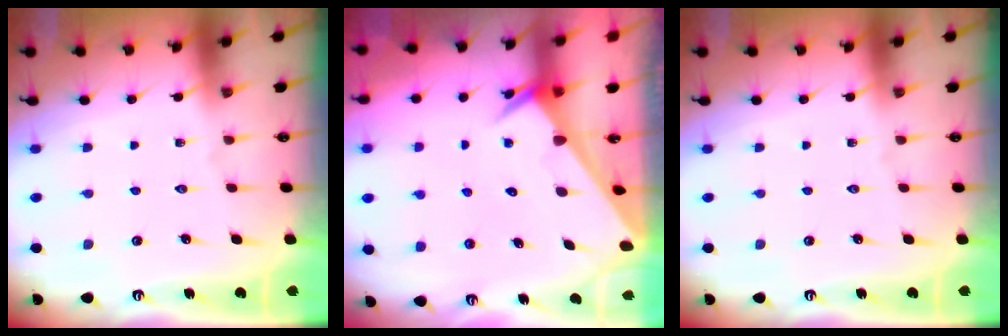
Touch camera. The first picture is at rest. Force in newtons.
{"total": 2.4, "press": 2.4, "slide": 0.0}
{"total": 0.0}